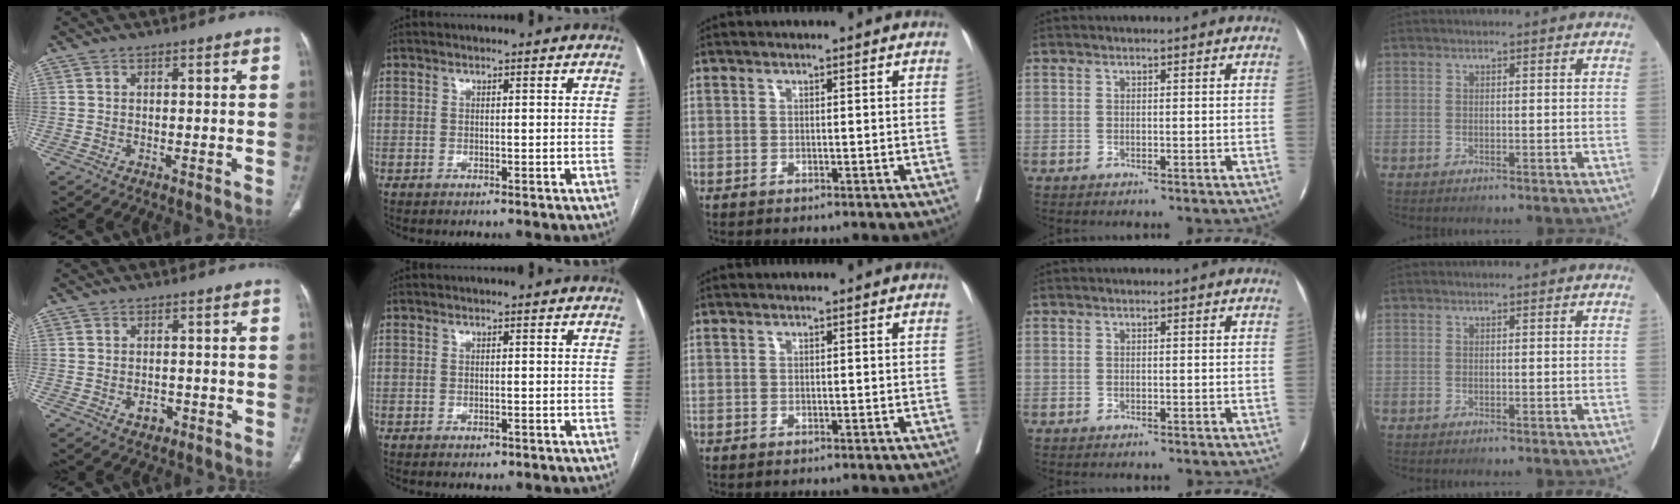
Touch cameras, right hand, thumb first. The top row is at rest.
{"thumb": {"total": 2.5, "force": [-0.9, 1.9, 1.4], "torque": [-0.012, 0.004, -0.007]}, "index": {"total": 1.0, "force": [-0.6, 0.5, 0.6], "torque": [-0.011, -0.001, -0.003]}}